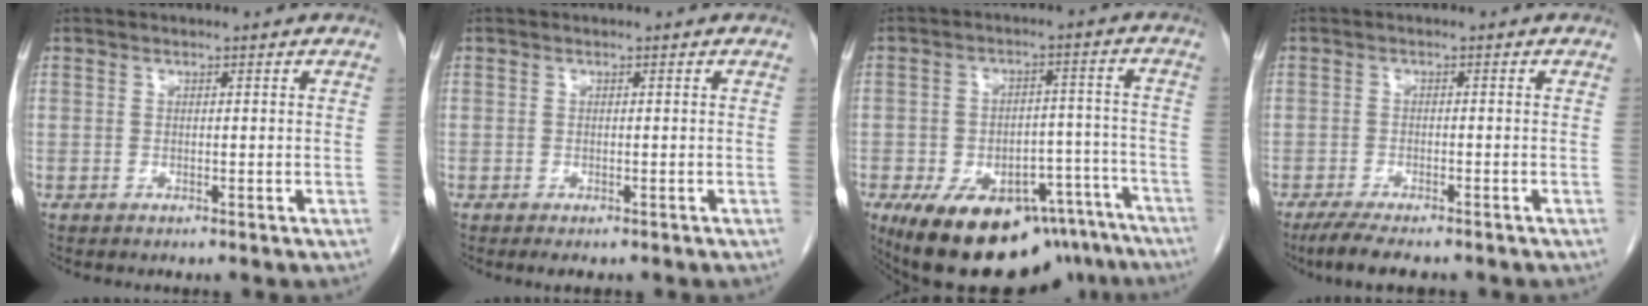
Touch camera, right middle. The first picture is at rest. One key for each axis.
{"total": 1.3, "fx": -1.0, "fy": 0.4, "fz": 0.8, "tx": -0.011, "ty": -0.004, "tz": -0.010}
{"total": 21.1, "fx": -15.6, "fy": 9.6, "fz": 10.3, "tx": -0.128, "ty": 0.025, "tz": -0.208}
{"total": 5.5, "fx": -4.4, "fy": 1.1, "fz": 3.1, "tx": -0.056, "ty": -0.013, "tz": -0.072}